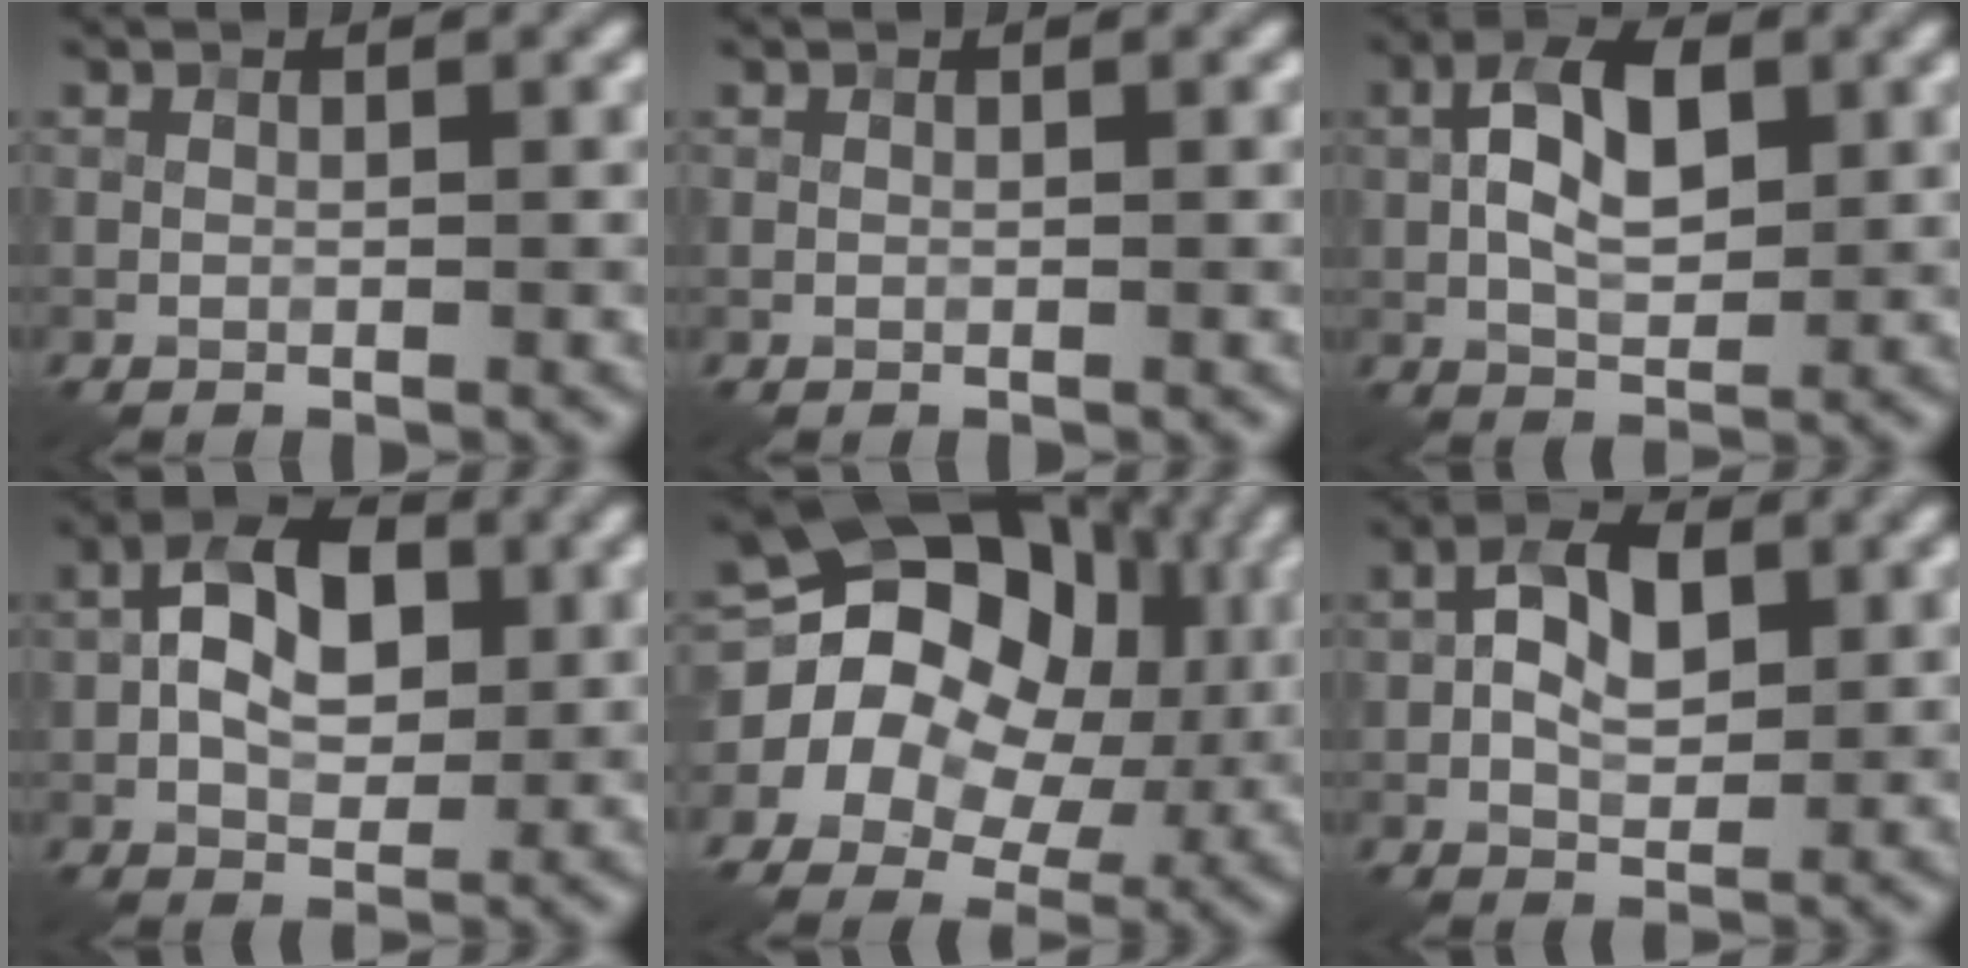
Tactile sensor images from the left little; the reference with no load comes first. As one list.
[{"total": 0.0}, {"total": 6.2, "force": [1.0, 3.3, 5.1], "torque": [-0.095, 0.009, 0.015]}, {"total": 6.8, "force": [0.7, 4.1, 5.4], "torque": [-0.088, 0.011, 0.005]}, {"total": 15.3, "force": [2.0, 12.1, 9.1], "torque": [-0.143, 0.021, 0.009]}, {"total": 4.9, "force": [0.6, 2.8, 4.0], "torque": [-0.072, 0.006, 0.006]}]